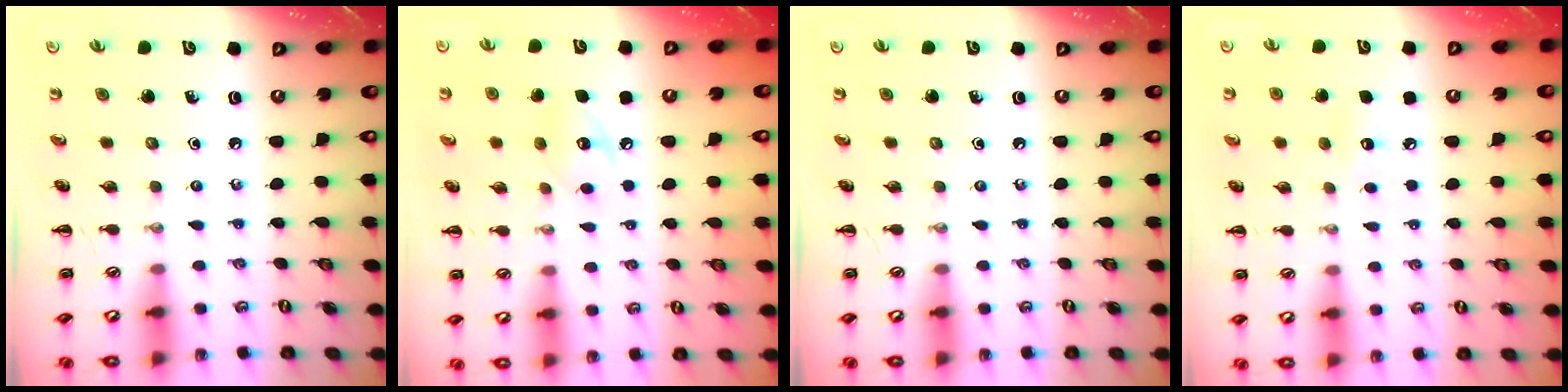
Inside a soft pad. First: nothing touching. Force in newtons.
{"total": 7.3, "press": 7.3, "slide": 0.5}
{"total": 0.0}
{"total": 5.5, "press": 5.3, "slide": 1.4}